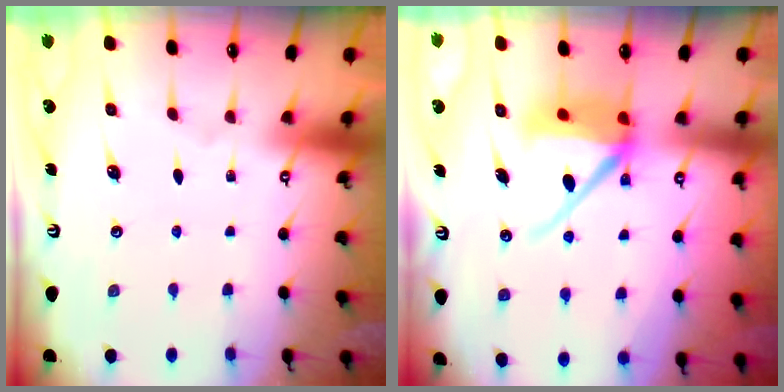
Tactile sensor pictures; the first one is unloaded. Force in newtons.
{"total": 10.0, "press": 9.9, "slide": 1.4}